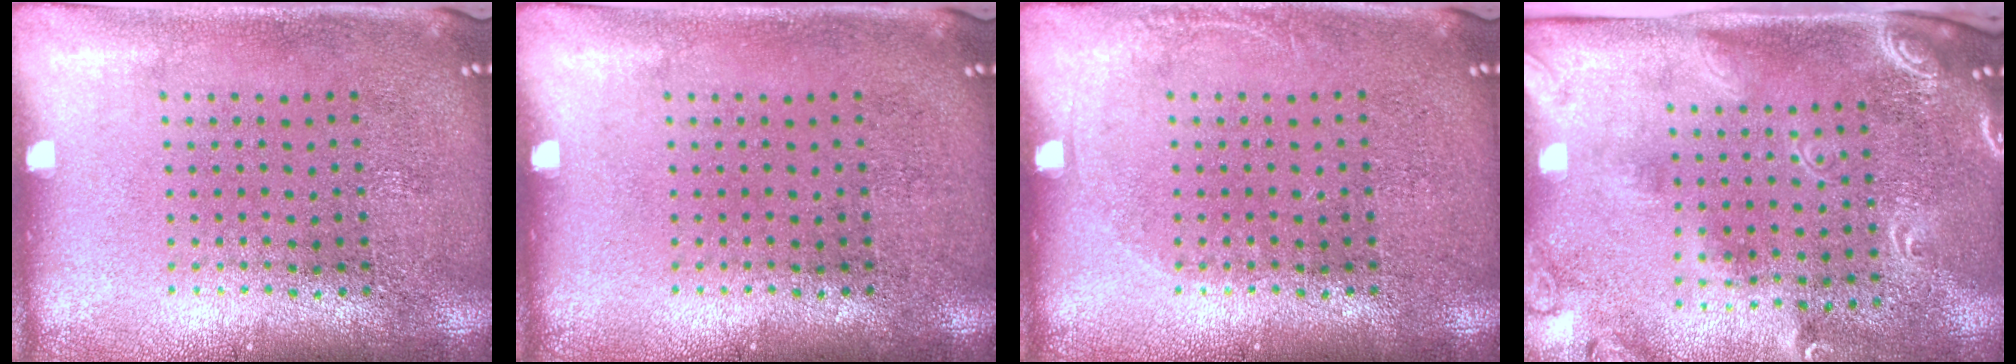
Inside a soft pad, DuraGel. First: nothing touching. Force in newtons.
{"total": 0.0}
{"total": 0.7, "press": 0.7, "slide": 0.1}
{"total": 2.4, "press": 1.8, "slide": 1.6}